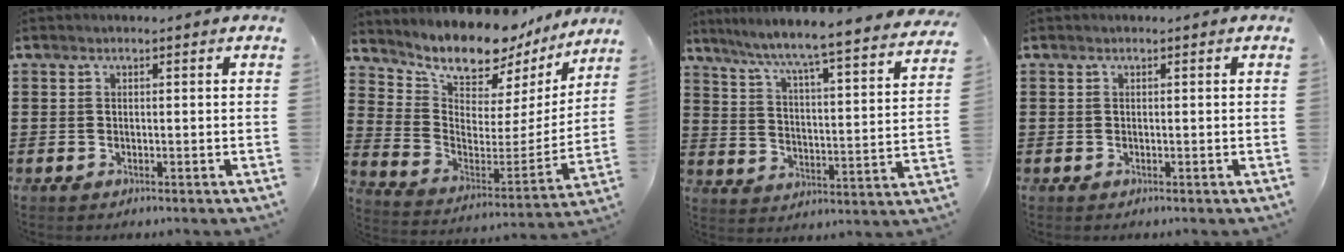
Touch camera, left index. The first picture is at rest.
{"total": 9.8, "force": [9.3, 2.2, 2.1], "torque": [-0.062, -0.083, 0.156]}
{"total": 5.1, "force": [4.6, -1.1, 1.9], "torque": [-0.061, -0.053, 0.066]}
{"total": 0.0}